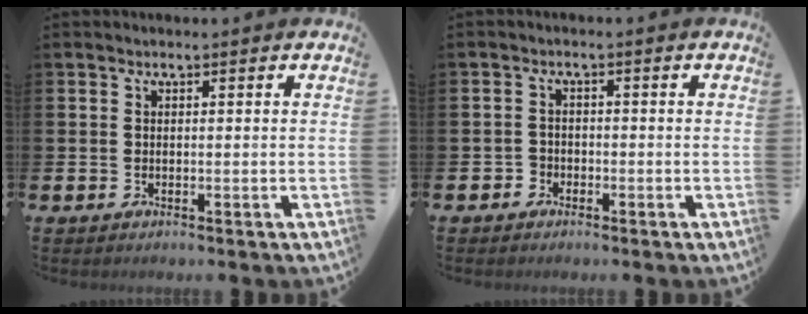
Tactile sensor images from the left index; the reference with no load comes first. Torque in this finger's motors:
{"motor_torque": [-0.15, 0.09, -0.02, -0.01]}